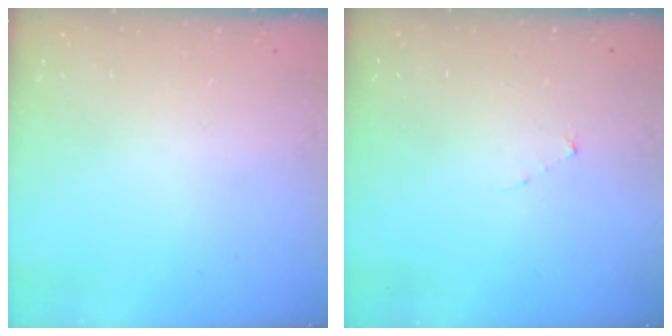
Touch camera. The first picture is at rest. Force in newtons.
{"total": 2.7, "press": 2.7, "slide": 0.3}